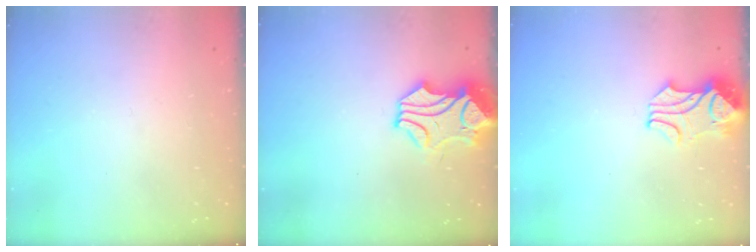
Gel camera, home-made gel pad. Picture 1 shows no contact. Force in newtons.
{"total": 2.7, "press": 2.3, "slide": 1.5}
{"total": 2.3, "press": 2.1, "slide": 1.0}